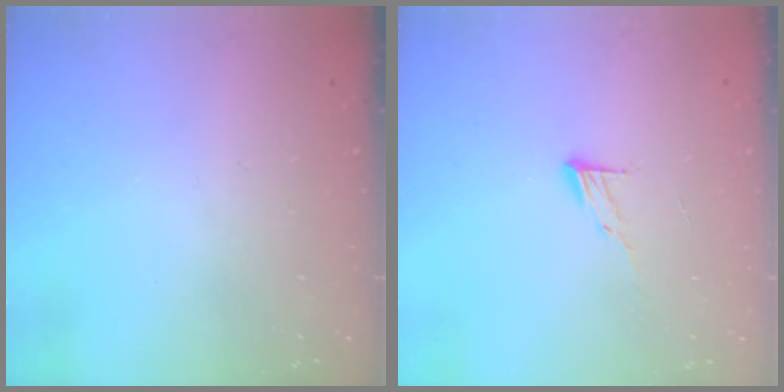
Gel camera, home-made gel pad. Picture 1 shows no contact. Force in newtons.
{"total": 5.9, "press": 5.9, "slide": 0.6}